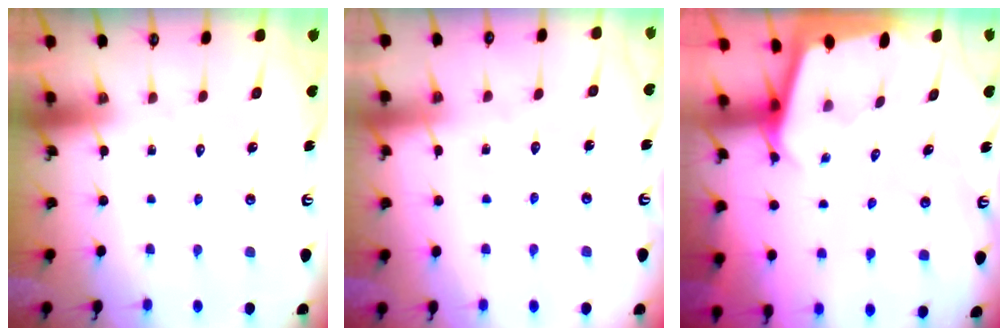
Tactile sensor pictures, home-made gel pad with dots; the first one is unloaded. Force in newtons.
{"total": 3.4, "press": 3.4, "slide": 0.5}
{"total": 2.4, "press": 2.4, "slide": 0.1}